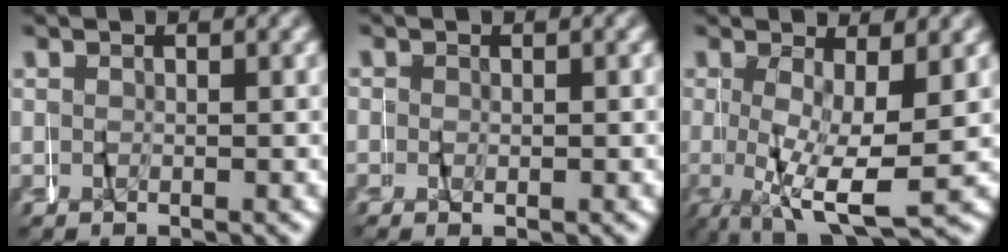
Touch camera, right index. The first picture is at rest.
{"total": 0.7, "force": [0.0, 0.3, 0.6], "torque": [-0.005, 0.001, -0.003]}
{"total": 7.1, "force": [-1.1, 2.4, 6.6], "torque": [-0.122, -0.027, -0.002]}